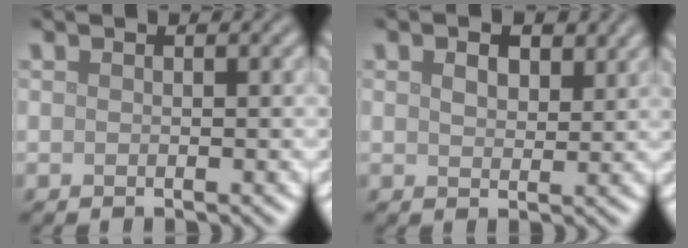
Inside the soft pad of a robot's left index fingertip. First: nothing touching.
{"total": 2.7, "force": [1.5, 1.6, 1.7], "torque": [-0.032, 0.000, 0.026]}